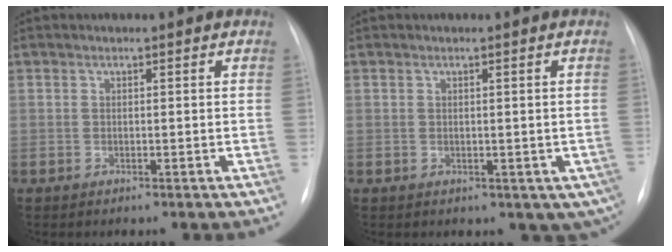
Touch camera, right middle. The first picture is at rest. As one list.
[{"total": 5.1, "force": [-1.5, 3.4, 3.6], "torque": [-0.019, -0.001, -0.008]}]